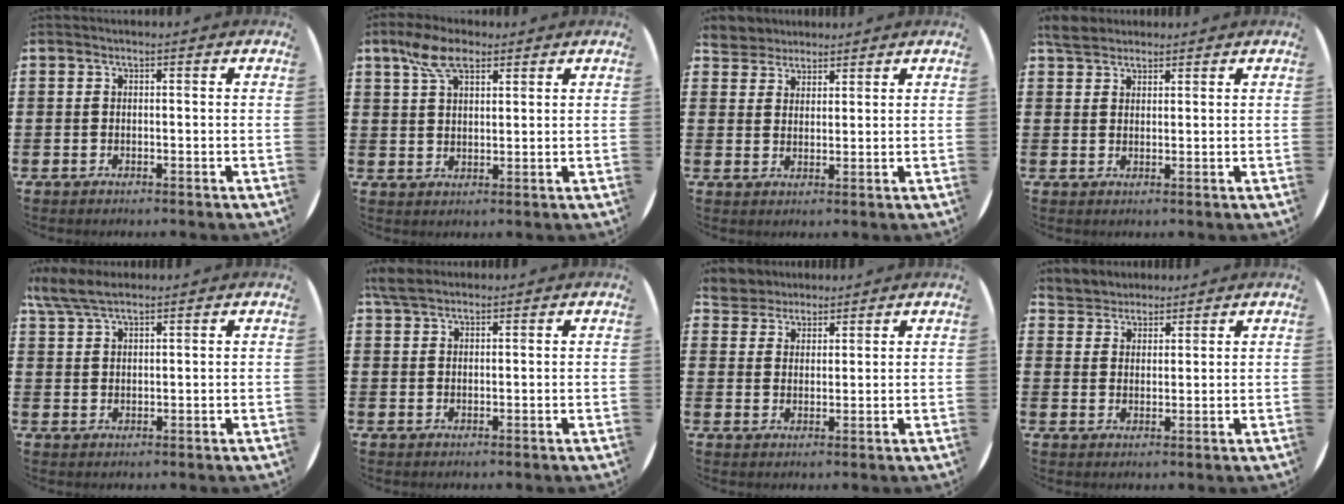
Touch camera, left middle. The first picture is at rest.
{"total": 6.4, "force": [4.2, 2.9, 3.9], "torque": [-0.078, 0.002, 0.075]}
{"total": 4.0, "force": [3.7, 1.3, -0.3], "torque": [-0.008, -0.001, 0.073]}
{"total": 3.2, "force": [2.9, 1.3, 0.6], "torque": [-0.011, 0.001, 0.055]}
{"total": 4.8, "force": [3.9, 1.2, 2.5], "torque": [-0.057, -0.002, 0.073]}
{"total": 3.2, "force": [2.7, 1.1, 1.3], "torque": [-0.023, 0.003, 0.050]}
{"total": 4.4, "force": [4.1, 1.4, -0.2], "torque": [-0.012, -0.004, 0.081]}
{"total": 3.5, "force": [3.2, 1.1, -0.7], "torque": [0.001, -0.005, 0.064]}